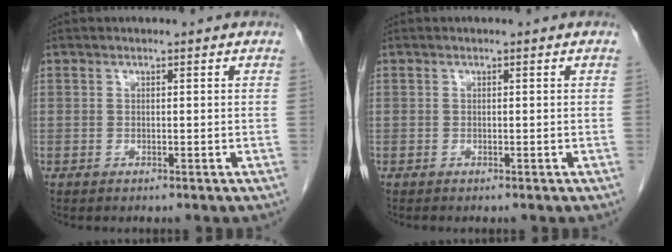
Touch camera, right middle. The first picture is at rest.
{"total": 0.0}